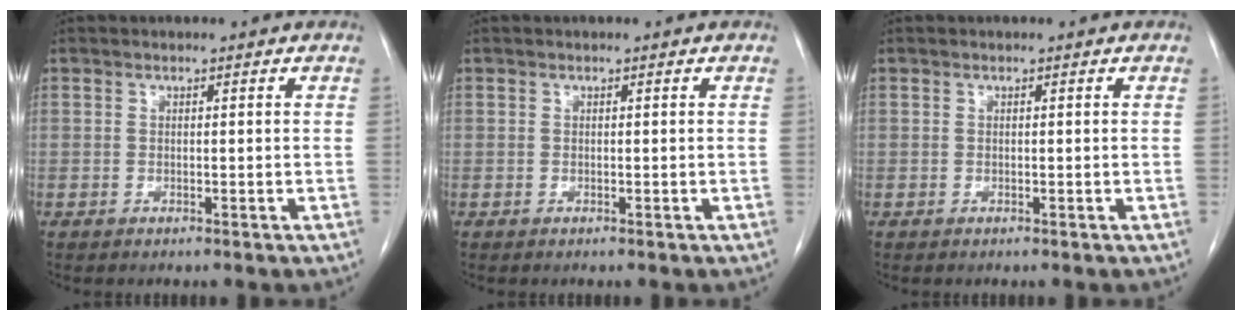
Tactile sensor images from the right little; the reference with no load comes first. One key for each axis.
{"total": 0.0}
{"total": 0.0}